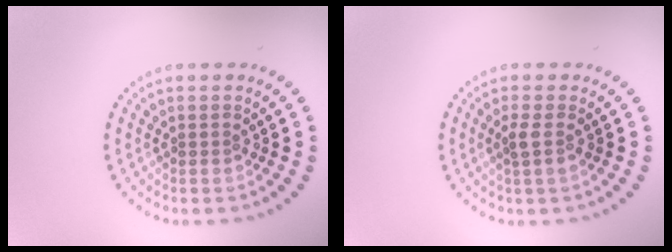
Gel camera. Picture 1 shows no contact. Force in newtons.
{"total": 1.3, "press": 1.1, "slide": 0.7}